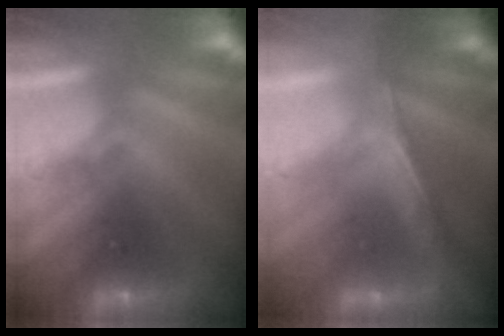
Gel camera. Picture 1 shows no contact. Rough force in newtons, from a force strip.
{"total": 1.9}